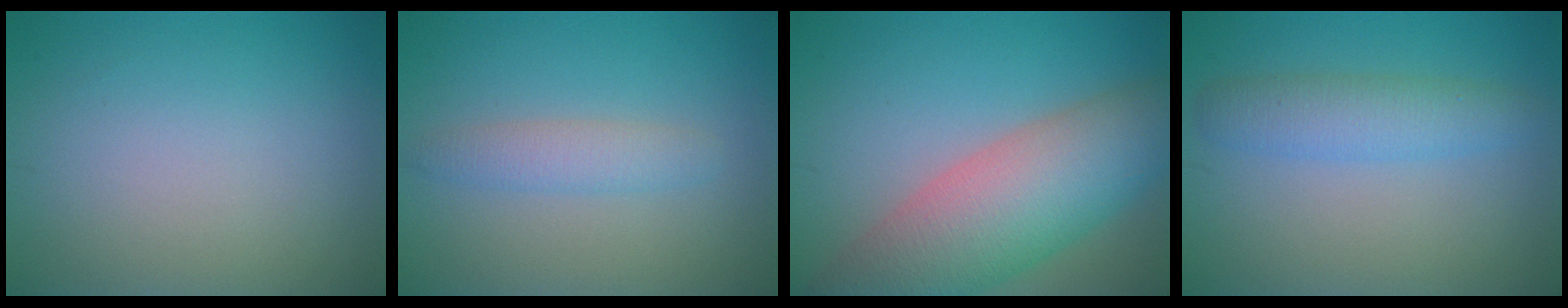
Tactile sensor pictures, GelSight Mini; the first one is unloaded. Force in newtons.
{"total": 2.1, "press": 2.1, "slide": 0.1}
{"total": 9.9, "press": 9.9, "slide": 0.4}
{"total": 3.3, "press": 3.3, "slide": 0.0}